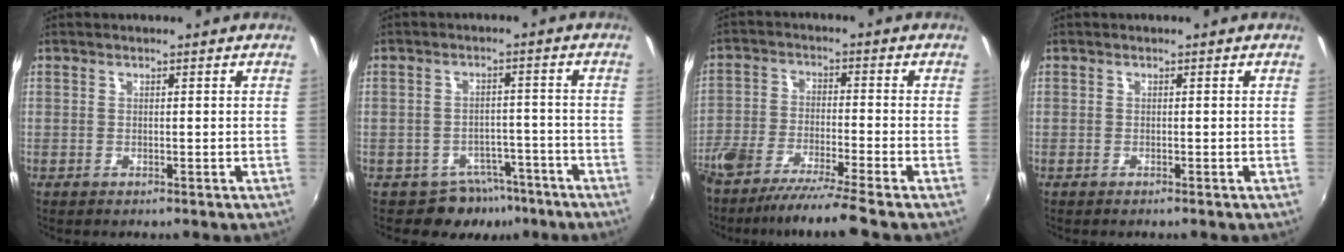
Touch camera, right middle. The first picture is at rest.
{"total": 6.7, "force": [-5.0, 4.3, 1.0], "torque": [-0.018, 0.020, -0.060]}
{"total": 11.5, "force": [-9.4, 0.0, 6.7], "torque": [-0.148, -0.031, -0.169]}
{"total": 0.0}